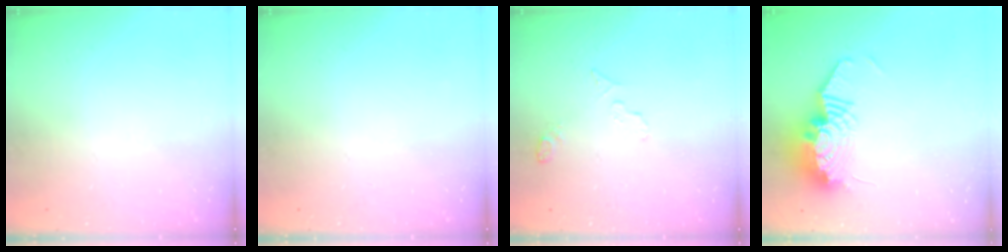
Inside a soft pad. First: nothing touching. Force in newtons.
{"total": 0.0}
{"total": 4.7, "press": 4.6, "slide": 1.2}
{"total": 15.1, "press": 15.1, "slide": 1.3}